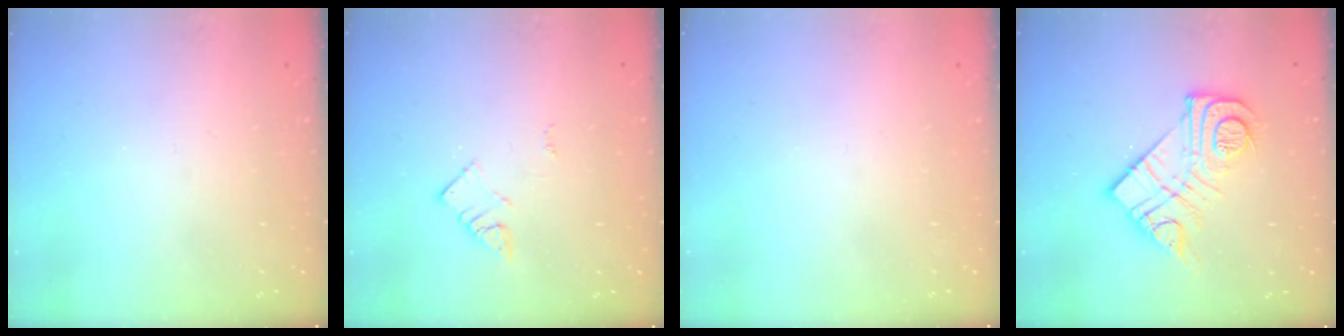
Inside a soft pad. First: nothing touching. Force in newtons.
{"total": 2.9, "press": 2.9, "slide": 0.2}
{"total": 1.6, "press": 1.6, "slide": 0.1}
{"total": 15.3, "press": 15.3, "slide": 1.0}